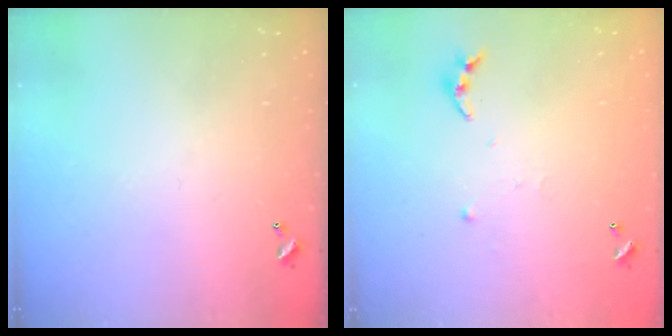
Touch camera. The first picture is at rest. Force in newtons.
{"total": 3.8, "press": 3.8, "slide": 0.3}